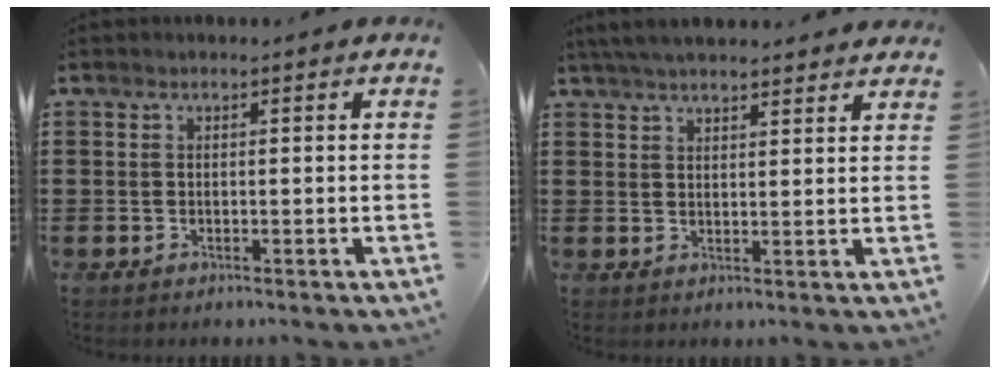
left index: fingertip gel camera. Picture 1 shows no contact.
{"total": 4.0, "force": [3.8, 0.1, 1.2], "torque": [-0.033, -0.008, 0.071]}